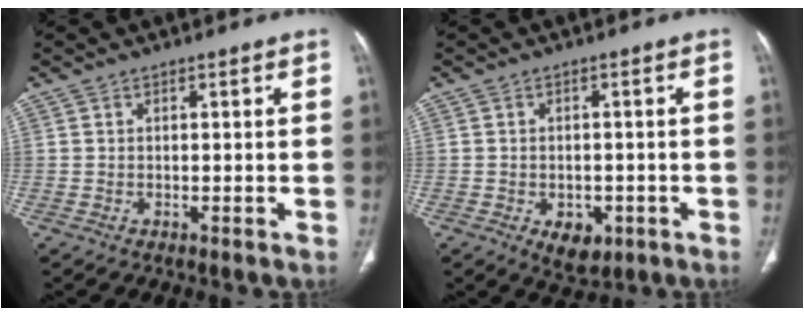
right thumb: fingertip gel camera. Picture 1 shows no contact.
{"total": 5.5, "force": [-2.1, 3.7, 3.6], "torque": [-0.034, 0.005, -0.018]}